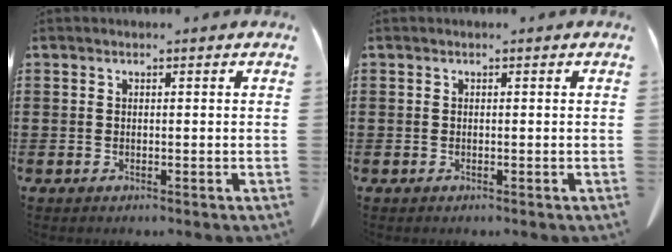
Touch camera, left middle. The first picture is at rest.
{"total": 0.0}